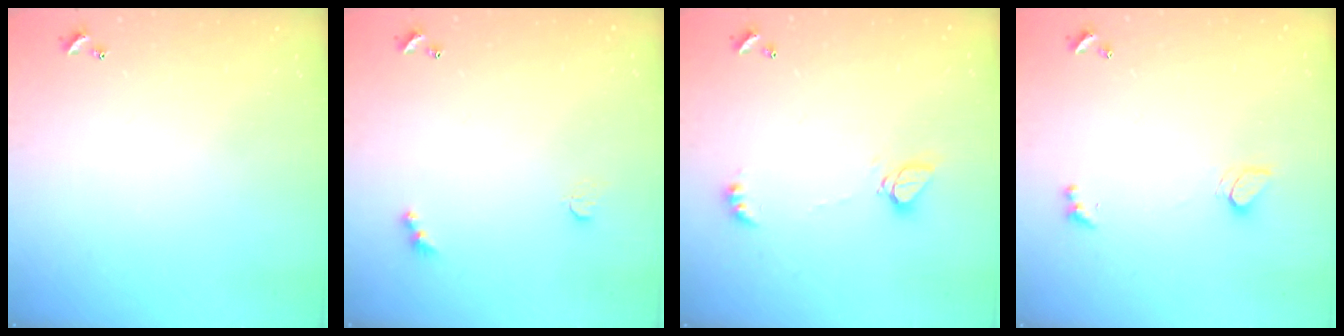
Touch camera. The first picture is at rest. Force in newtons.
{"total": 2.9, "press": 2.8, "slide": 0.7}
{"total": 6.4, "press": 6.4, "slide": 0.6}
{"total": 2.5, "press": 2.4, "slide": 0.6}